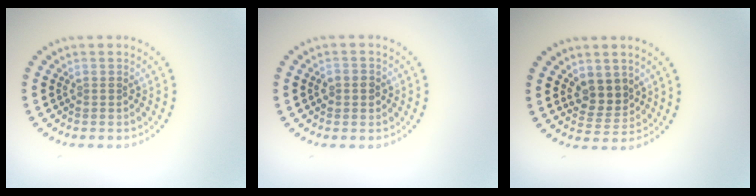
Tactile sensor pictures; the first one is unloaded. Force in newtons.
{"total": 1.6, "press": 1.6, "slide": 0.4}
{"total": 2.8, "press": 2.5, "slide": 1.3}